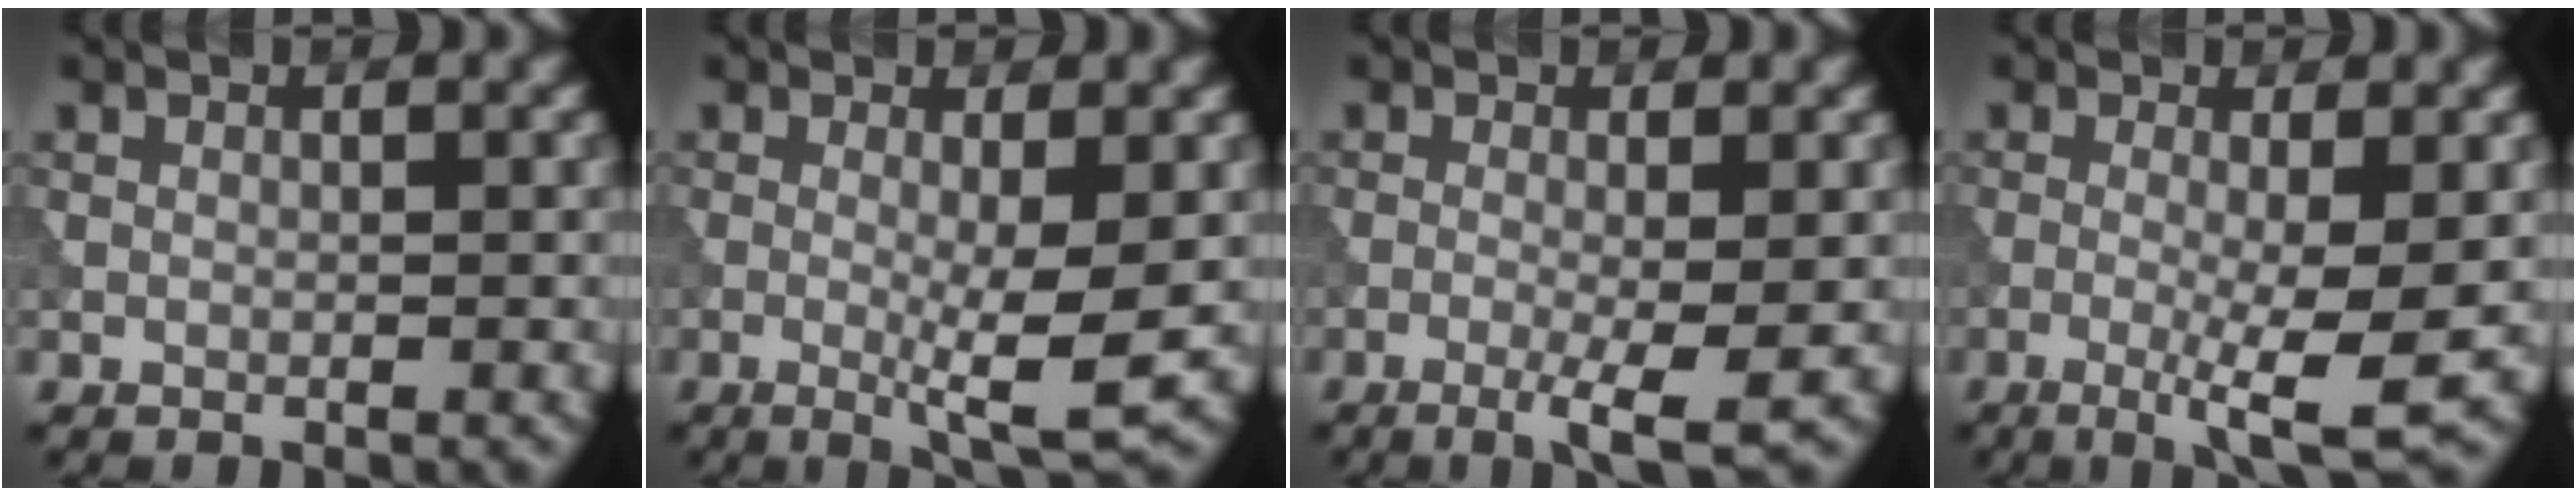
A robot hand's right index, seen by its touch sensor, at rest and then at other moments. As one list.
[{"total": 4.7, "force": [-0.4, 0.6, 4.6], "torque": [-0.076, -0.014, -0.005]}, {"total": 3.8, "force": [-1.2, 0.6, 3.6], "torque": [-0.064, -0.008, -0.023]}, {"total": 5.6, "force": [-1.1, 0.8, 5.4], "torque": [-0.090, -0.012, -0.018]}]